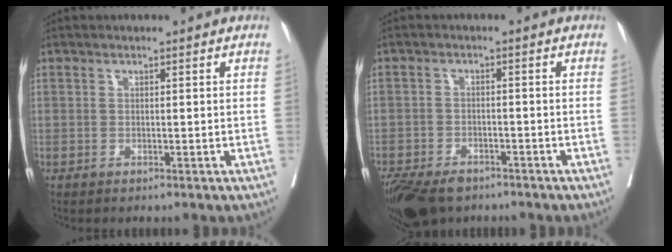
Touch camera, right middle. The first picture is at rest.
{"total": 10.5, "force": [-7.5, 5.3, 5.1], "torque": [-0.108, -0.015, -0.118]}